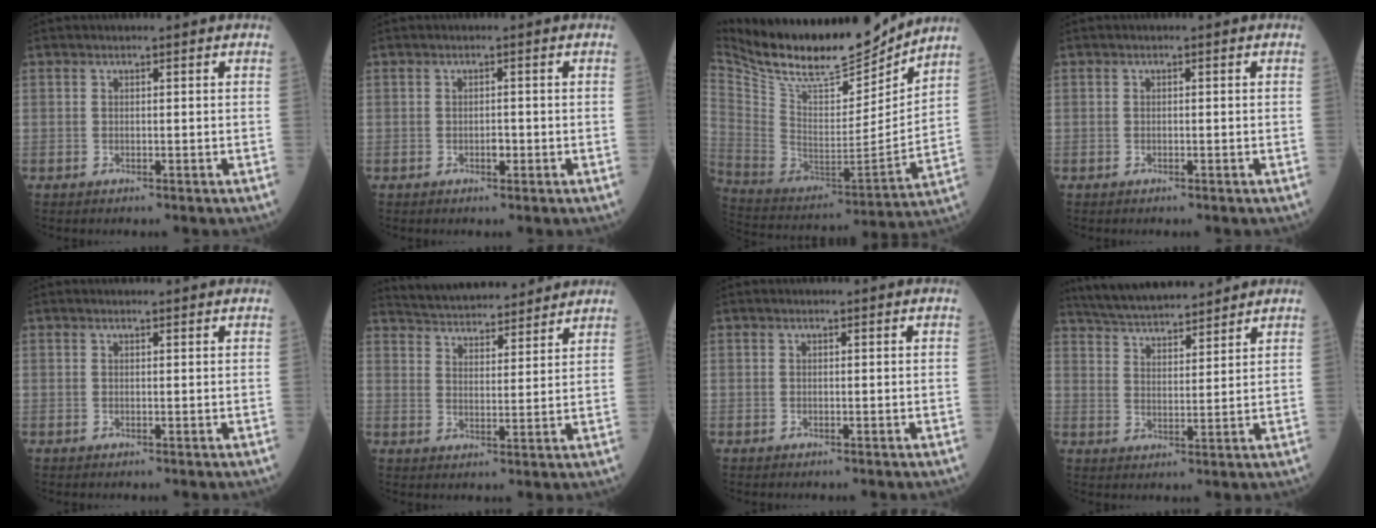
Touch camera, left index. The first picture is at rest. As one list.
[{"total": 1.0, "force": [-0.6, 0.5, 0.7], "torque": [-0.007, -0.002, -0.012]}, {"total": 20.3, "force": [18.3, 3.8, 7.7], "torque": [-0.157, -0.033, 0.310]}, {"total": 0.0}, {"total": 2.6, "force": [2.6, 0.3, 0.5], "torque": [-0.010, 0.011, 0.026]}, {"total": 15.1, "force": [14.3, 2.5, 4.3], "torque": [-0.065, 0.021, 0.209]}, {"total": 0.7, "force": [0.7, 0.0, 0.1], "torque": [-0.008, 0.005, 0.008]}, {"total": 12.9, "force": [11.9, 2.0, 4.7], "torque": [-0.084, 0.019, 0.195]}]